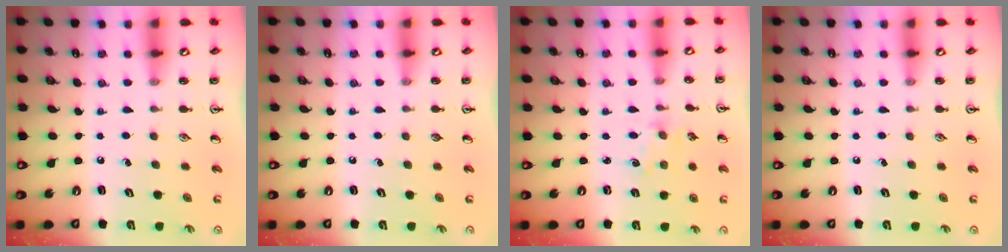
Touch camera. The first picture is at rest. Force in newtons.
{"total": 0.0}
{"total": 1.2, "press": 1.2, "slide": 0.2}
{"total": 0.0}